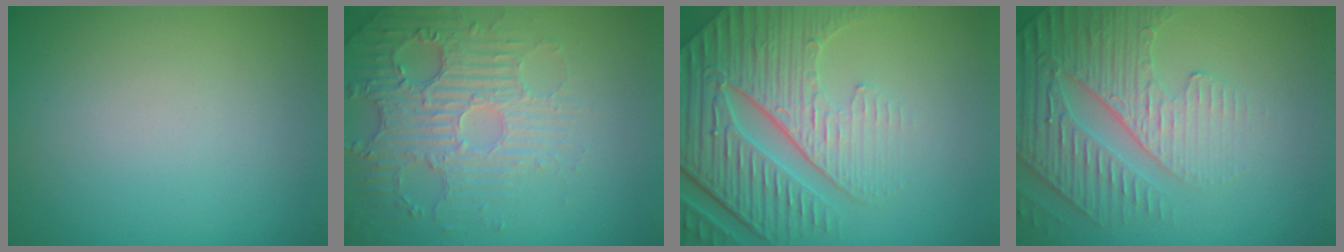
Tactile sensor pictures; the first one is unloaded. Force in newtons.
{"total": 4.1, "press": 3.7, "slide": 1.8}
{"total": 8.7, "press": 6.1, "slide": 6.2}
{"total": 4.2, "press": 4.0, "slide": 1.4}